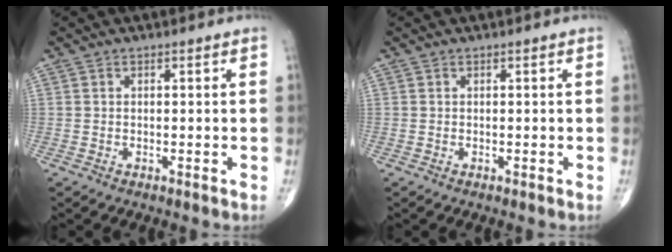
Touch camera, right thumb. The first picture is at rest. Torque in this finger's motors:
{"motor_torque": [0.24, 0.09, -0.03, -0.24, 0.01]}